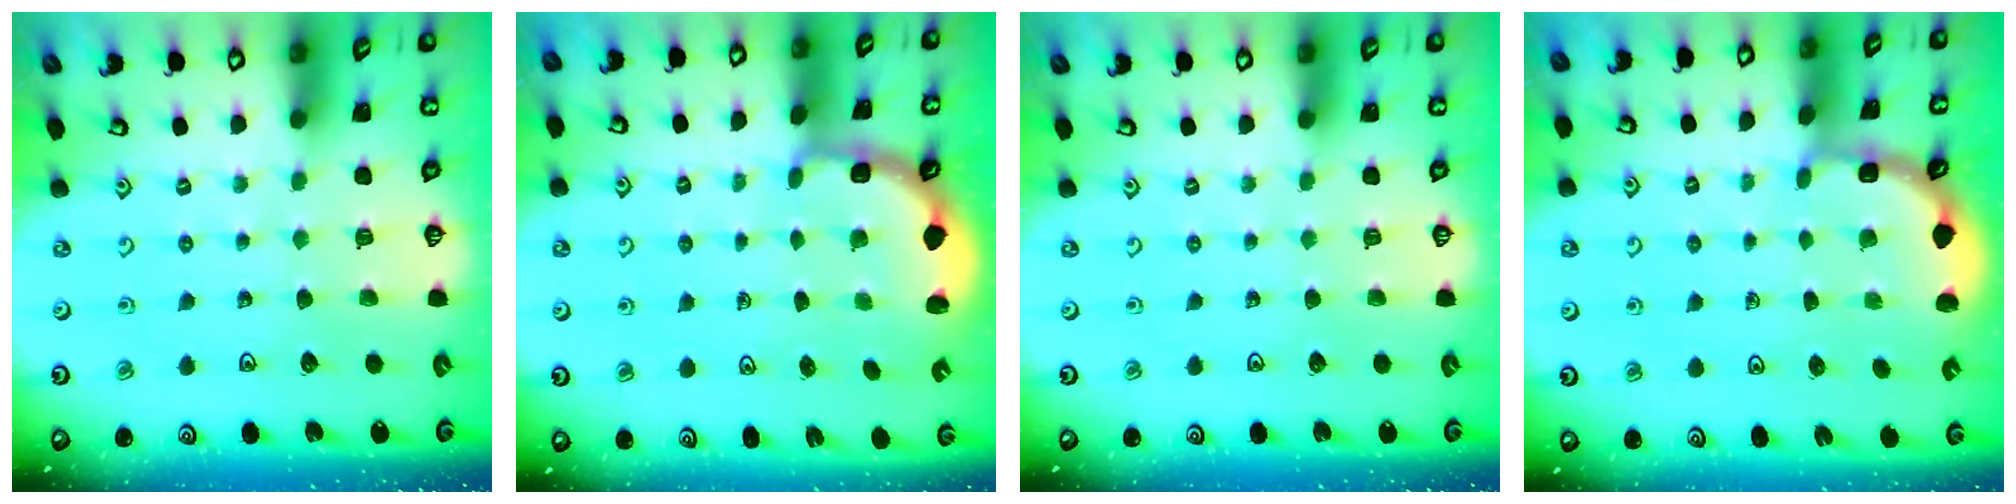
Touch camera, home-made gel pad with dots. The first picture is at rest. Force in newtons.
{"total": 2.7, "press": 2.1, "slide": 1.7}
{"total": 0.0}
{"total": 1.9, "press": 1.9, "slide": 0.3}